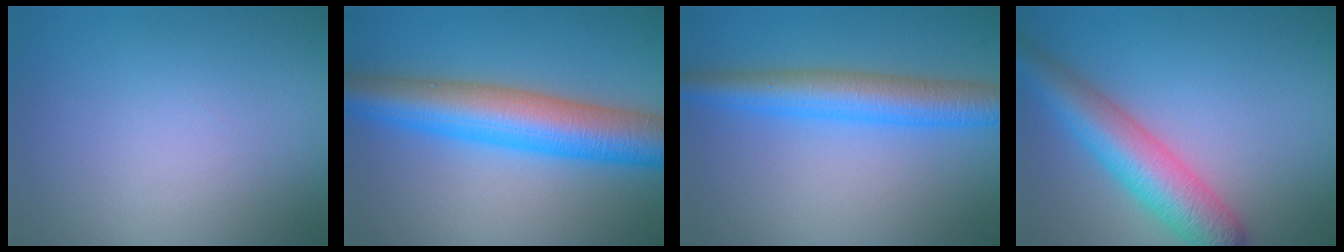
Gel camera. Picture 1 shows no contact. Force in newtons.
{"total": 9.2, "press": 9.2, "slide": 0.0}
{"total": 5.8, "press": 5.8, "slide": 0.2}
{"total": 6.6, "press": 6.6, "slide": 0.2}